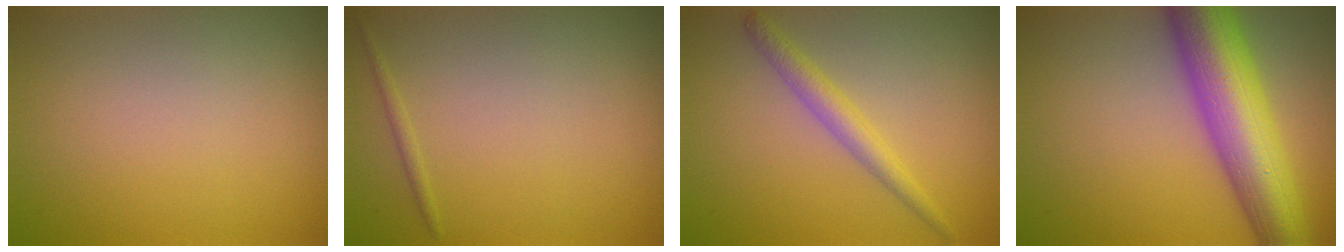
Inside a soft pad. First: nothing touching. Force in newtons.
{"total": 0.6, "press": 0.6, "slide": 0.1}
{"total": 2.4, "press": 2.4, "slide": 0.1}
{"total": 10.4, "press": 10.4, "slide": 0.3}